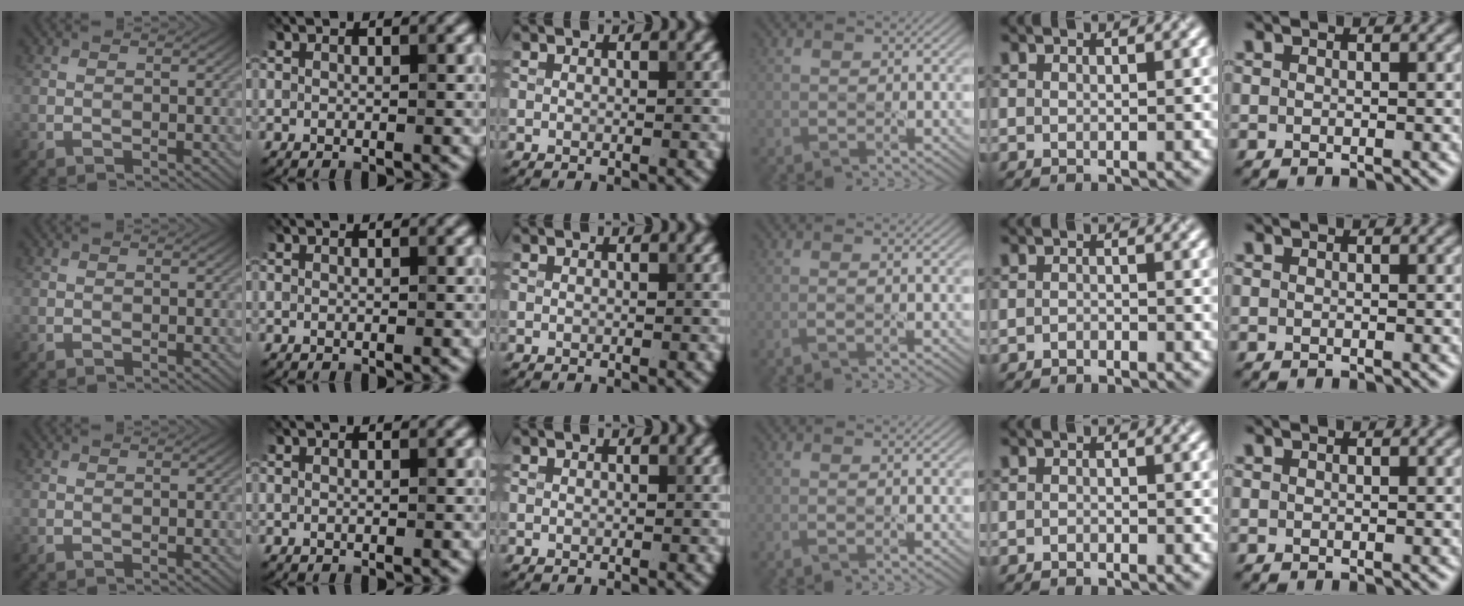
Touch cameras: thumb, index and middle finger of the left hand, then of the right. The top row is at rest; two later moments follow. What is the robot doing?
{"motion": "squeeze", "object": "foam earplug"}